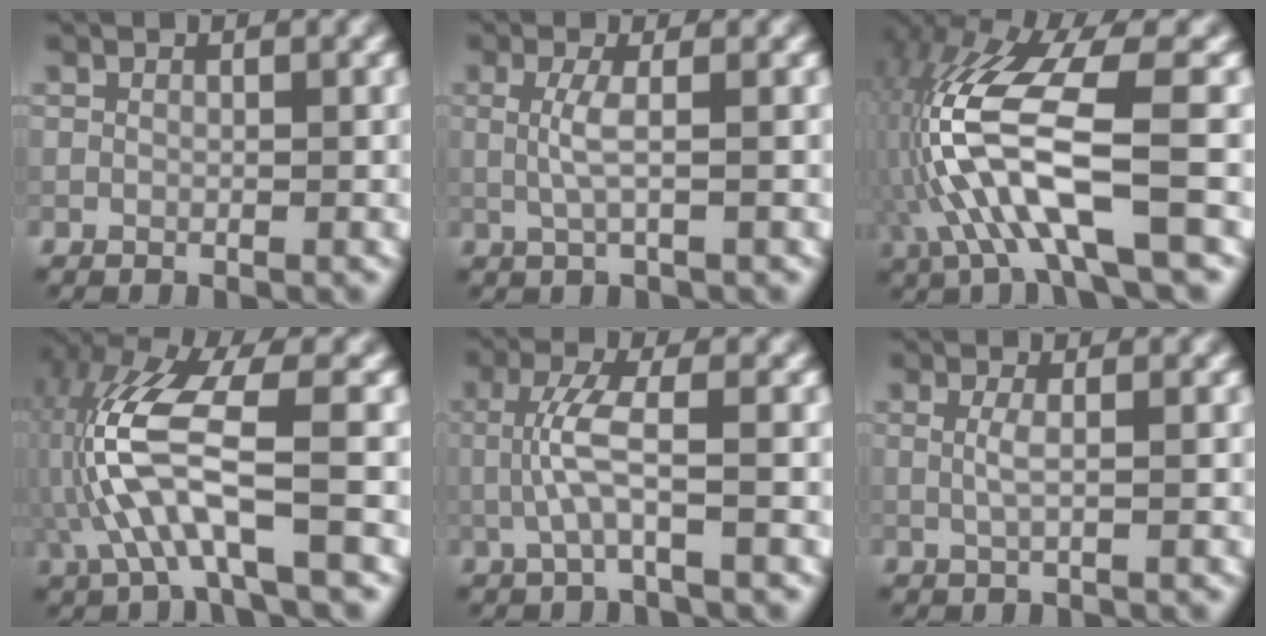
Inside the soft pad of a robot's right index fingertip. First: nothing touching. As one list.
[{"total": 2.1, "force": [0.1, 0.4, 2.1], "torque": [-0.045, 0.001, 0.001]}, {"total": 11.7, "force": [-2.4, 3.7, 10.9], "torque": [-0.231, 0.007, -0.043]}, {"total": 9.7, "force": [-1.6, 2.8, 9.1], "torque": [-0.209, 0.013, -0.034]}, {"total": 3.4, "force": [-0.5, 0.5, 3.3], "torque": [-0.074, 0.007, -0.011]}, {"total": 1.4, "force": [0.2, 0.4, 1.4], "torque": [-0.027, 0.000, 0.001]}]